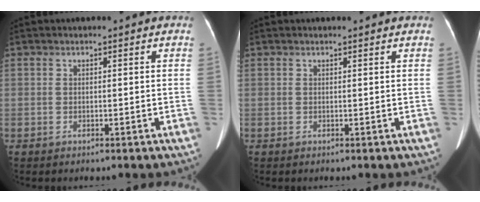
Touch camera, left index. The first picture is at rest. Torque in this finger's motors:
{"motor_torque": [0.03, -0.11, 0.03, 0.02]}